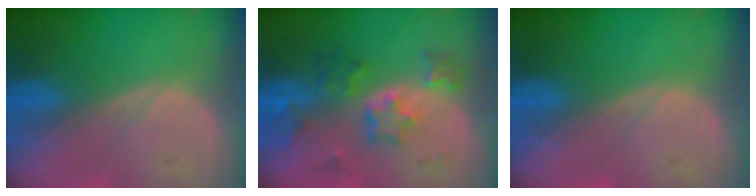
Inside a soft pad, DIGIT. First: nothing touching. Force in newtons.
{"total": 7.2, "press": 6.4, "slide": 3.1}
{"total": 0.0}